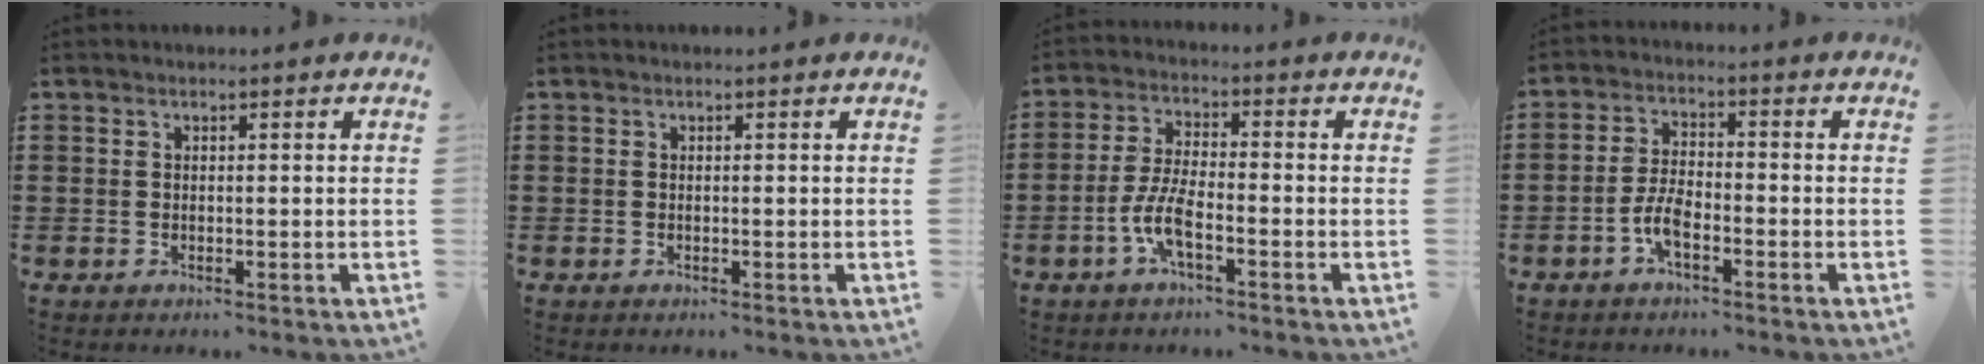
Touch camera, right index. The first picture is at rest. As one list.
[{"total": 0.0}, {"total": 6.3, "force": [-2.8, 1.5, 5.5], "torque": [-0.132, -0.015, -0.058]}, {"total": 4.8, "force": [-2.4, 1.6, 3.8], "torque": [-0.100, -0.005, -0.054]}]